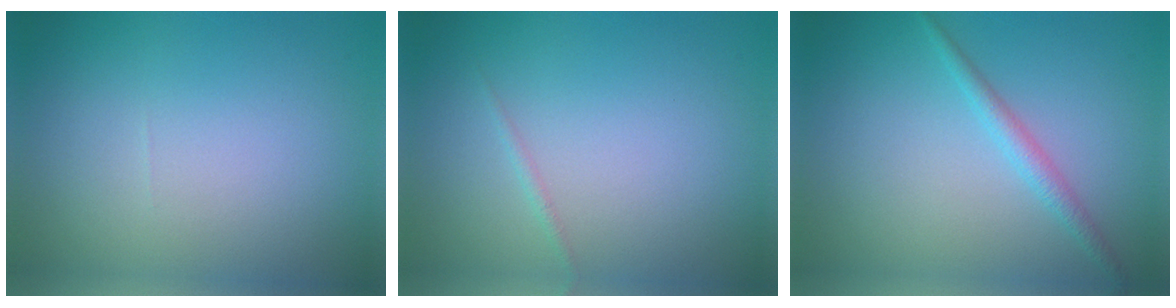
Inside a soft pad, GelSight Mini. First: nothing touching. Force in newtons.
{"total": 0.6, "press": 0.6, "slide": 0.1}
{"total": 1.6, "press": 1.6, "slide": 0.1}